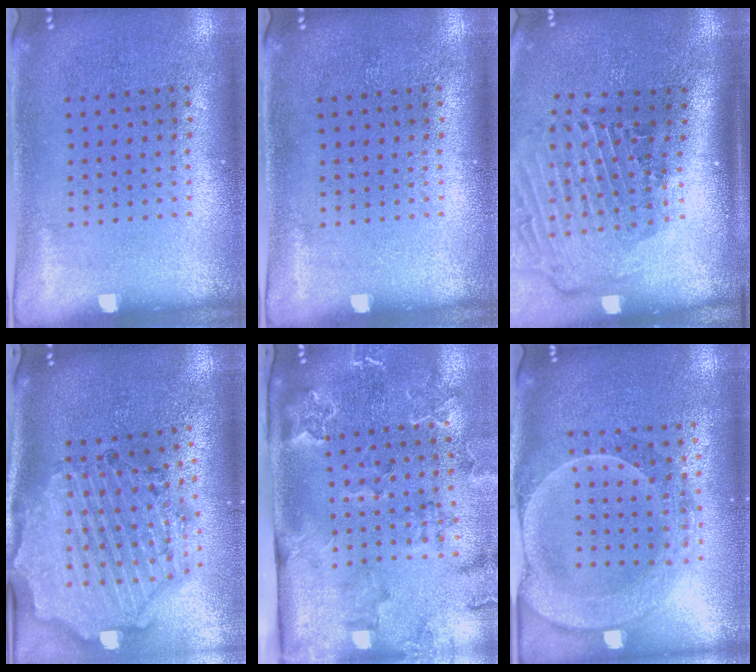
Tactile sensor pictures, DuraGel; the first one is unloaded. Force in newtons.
{"total": 0.0}
{"total": 2.9, "press": 2.0, "slide": 2.1}
{"total": 2.7, "press": 2.5, "slide": 1.1}
{"total": 2.3, "press": 2.3, "slide": 0.4}
{"total": 2.2, "press": 2.0, "slide": 0.9}